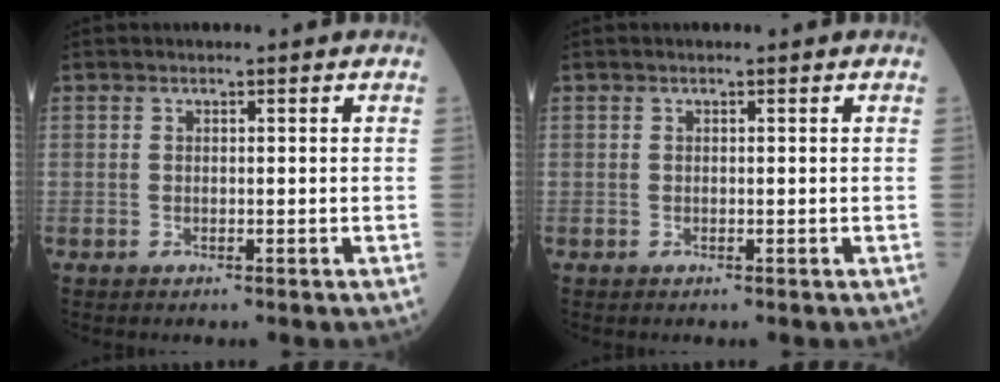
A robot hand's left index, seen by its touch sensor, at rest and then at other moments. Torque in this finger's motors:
{"motor_torque": [0.00, 0.00, 0.00, 0.00]}